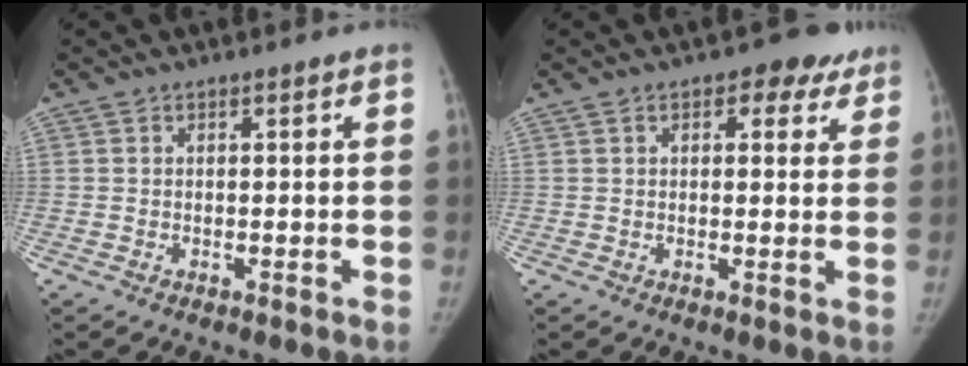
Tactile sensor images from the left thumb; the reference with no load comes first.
{"total": 5.7, "force": [3.2, 3.2, 3.4], "torque": [-0.009, -0.007, 0.033]}